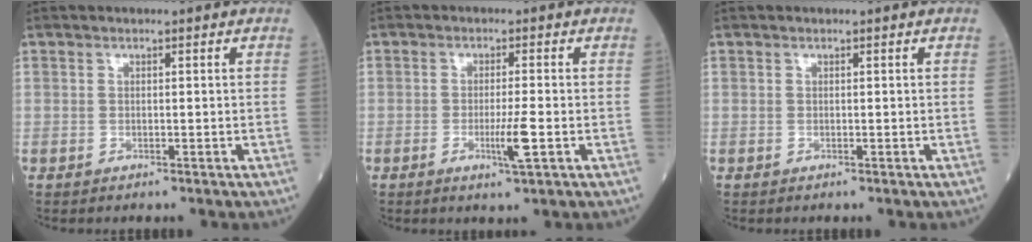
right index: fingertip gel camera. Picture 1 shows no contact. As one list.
[{"total": 4.1, "force": [-1.2, -0.3, 3.9], "torque": [-0.071, -0.010, -0.020]}, {"total": 0.0}]